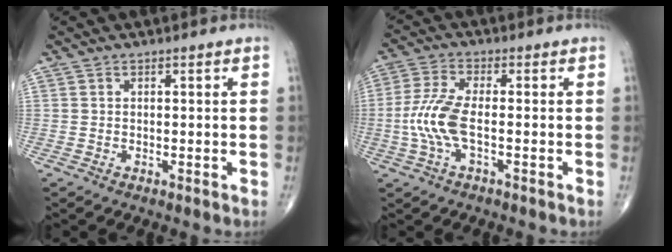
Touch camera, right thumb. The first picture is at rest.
{"total": 8.0, "force": [-1.5, 2.7, 7.4], "torque": [-0.187, 0.013, -0.034]}